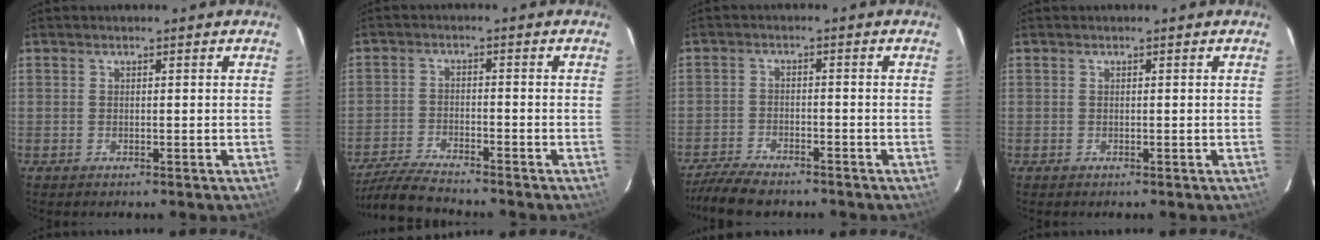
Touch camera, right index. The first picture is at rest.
{"total": 9.0, "force": [-8.3, 1.0, 3.4], "torque": [-0.094, -0.010, -0.152]}
{"total": 9.1, "force": [-7.9, 2.4, 3.7], "torque": [-0.099, -0.018, -0.136]}
{"total": 0.0}